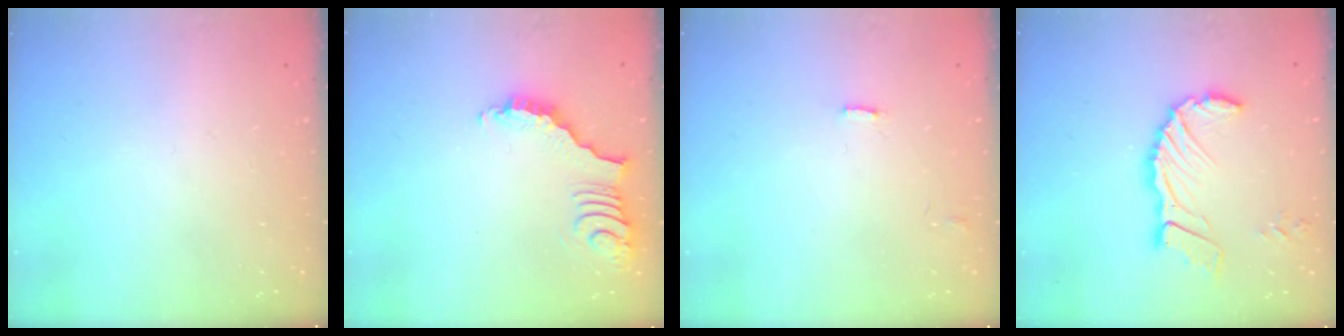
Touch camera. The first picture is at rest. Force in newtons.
{"total": 3.7, "press": 3.7, "slide": 0.7}
{"total": 1.2, "press": 1.2, "slide": 0.1}
{"total": 12.2, "press": 12.1, "slide": 1.6}